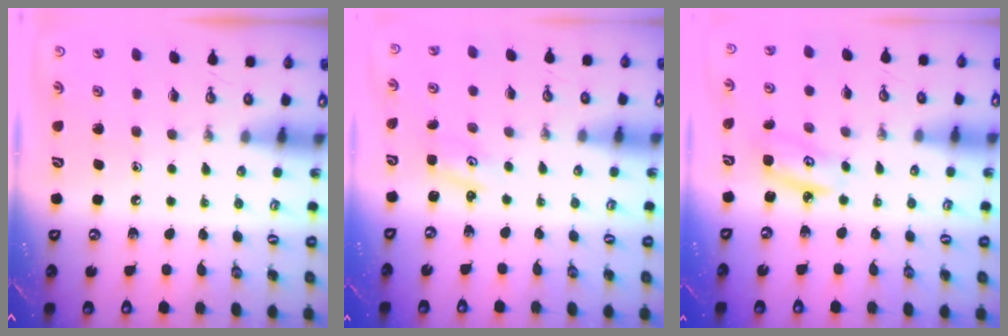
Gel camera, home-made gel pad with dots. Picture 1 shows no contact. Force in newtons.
{"total": 1.5, "press": 1.4, "slide": 0.2}
{"total": 3.9, "press": 3.9, "slide": 0.2}